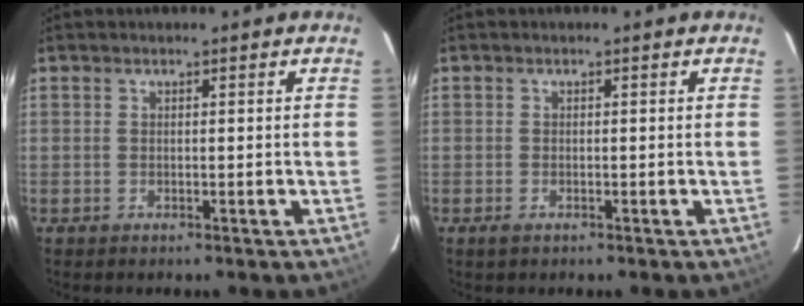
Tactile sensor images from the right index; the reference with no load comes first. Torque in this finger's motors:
{"motor_torque": [0.34, 0.05, 0.12, 0.03]}